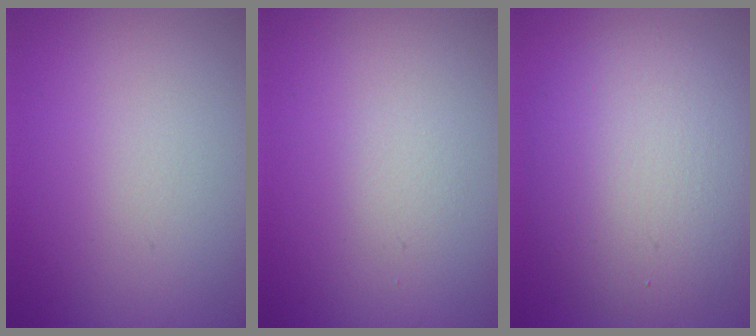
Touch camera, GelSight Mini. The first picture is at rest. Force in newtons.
{"total": 0.7, "press": 0.7, "slide": 0.0}
{"total": 8.7, "press": 8.7, "slide": 0.5}